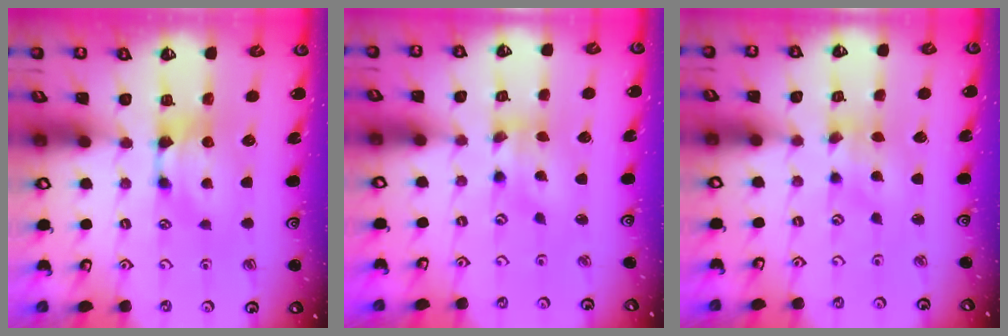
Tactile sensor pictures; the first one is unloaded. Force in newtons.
{"total": 1.4, "press": 0.3, "slide": 1.4}
{"total": 1.9, "press": 1.5, "slide": 1.2}